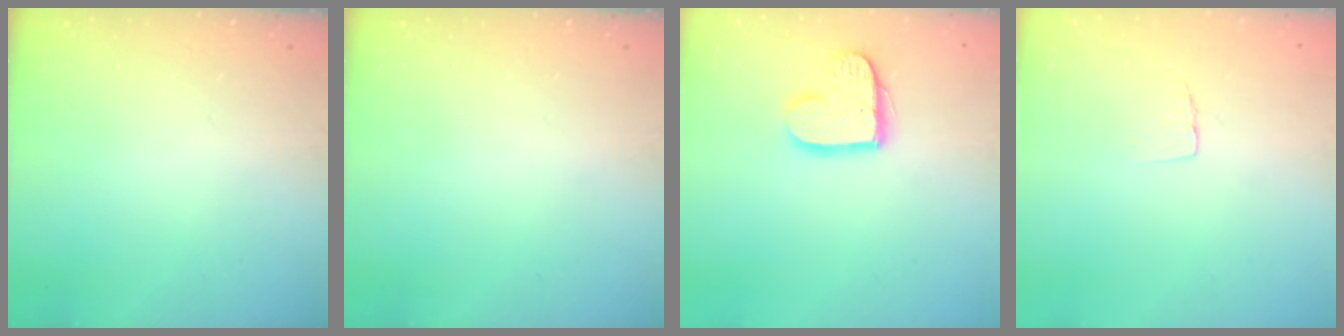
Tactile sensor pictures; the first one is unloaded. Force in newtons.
{"total": 0.0}
{"total": 13.4, "press": 13.3, "slide": 1.2}
{"total": 3.9, "press": 3.9, "slide": 0.3}